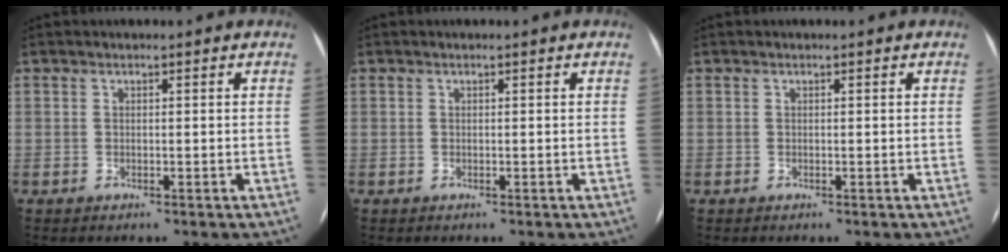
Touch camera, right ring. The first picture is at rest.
{"total": 0.0}
{"total": 0.0}